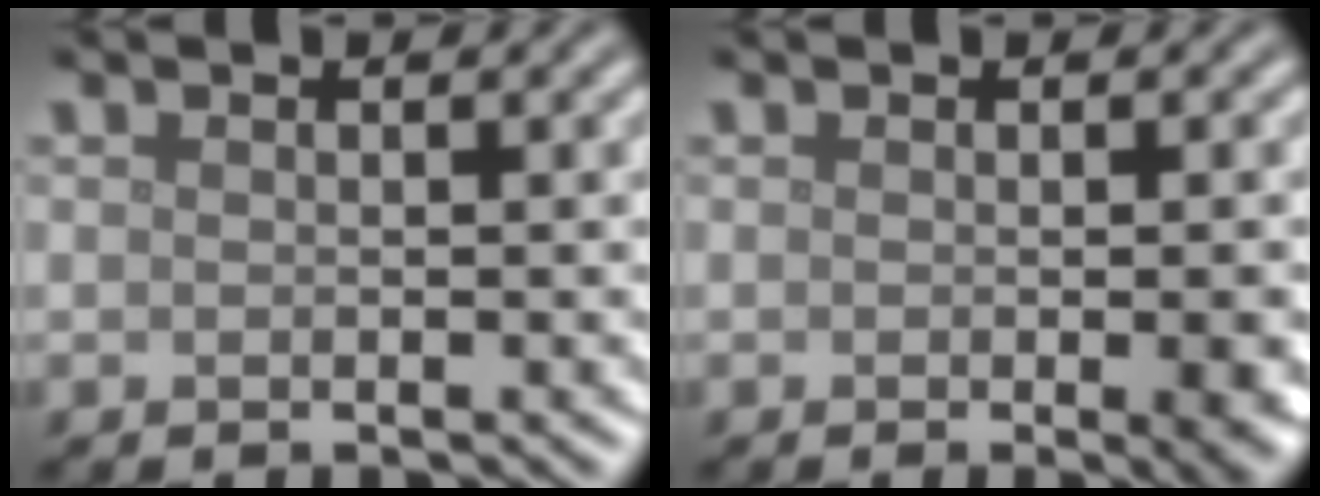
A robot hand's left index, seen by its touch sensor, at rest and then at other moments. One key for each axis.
{"total": 3.2, "fx": -0.6, "fy": 0.8, "fz": 3.1, "tx": -0.035, "ty": -0.005, "tz": -0.006}